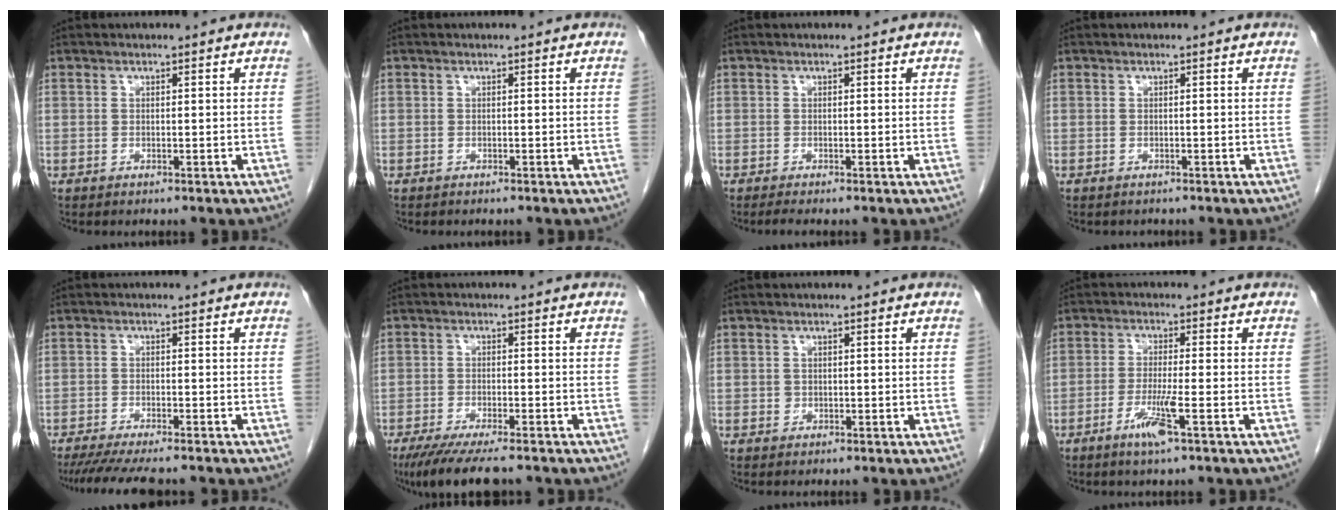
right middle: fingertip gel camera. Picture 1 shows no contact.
{"total": 0.0}
{"total": 0.9, "force": [-0.7, -0.1, 0.5], "torque": [-0.013, -0.003, -0.013]}
{"total": 0.5, "force": [-0.5, 0.2, 0.0], "torque": [-0.008, 0.000, -0.008]}
{"total": 9.9, "force": [-8.5, 1.0, 5.0], "torque": [-0.069, -0.019, -0.128]}
{"total": 9.8, "force": [-7.8, 1.5, 5.9], "torque": [-0.090, -0.021, -0.121]}
{"total": 0.6, "force": [-0.1, 0.6, 0.1], "torque": [0.000, 0.003, -0.001]}
{"total": 4.7, "force": [-2.3, -0.4, 4.1], "torque": [-0.080, -0.011, -0.046]}